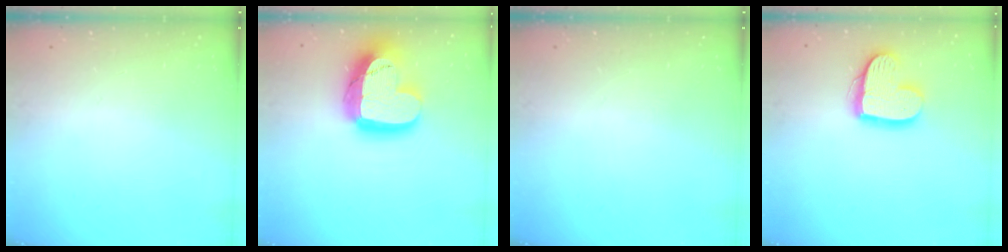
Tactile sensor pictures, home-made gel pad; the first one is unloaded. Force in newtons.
{"total": 24.2, "press": 24.1, "slide": 1.8}
{"total": 0.0}
{"total": 13.9, "press": 13.9, "slide": 1.0}